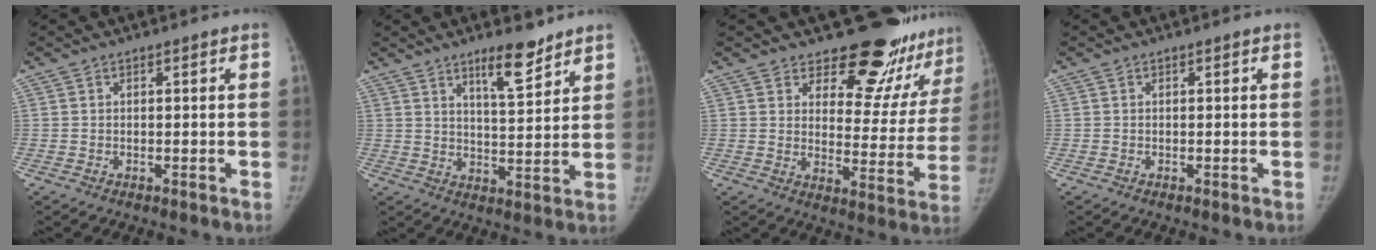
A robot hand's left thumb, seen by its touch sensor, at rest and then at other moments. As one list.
[{"total": 9.2, "force": [6.5, 2.2, 6.0], "torque": [-0.082, -0.052, 0.109]}, {"total": 19.1, "force": [16.5, 7.2, 6.4], "torque": [-0.030, -0.136, 0.199]}, {"total": 0.0}]